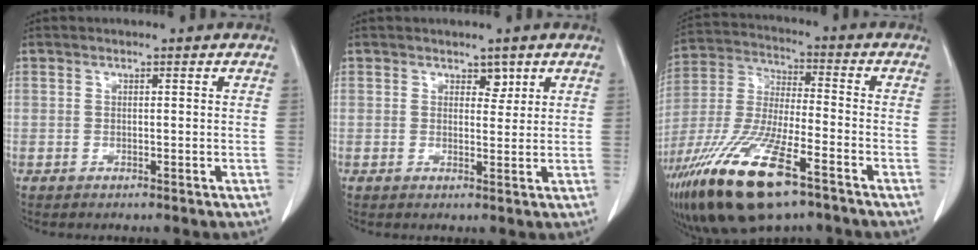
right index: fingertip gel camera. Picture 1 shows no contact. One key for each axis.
{"total": 1.9, "fx": 1.2, "fy": 1.2, "fz": 0.8, "tx": -0.005, "ty": -0.003, "tz": 0.017}
{"total": 19.1, "fx": -11.4, "fy": 4.5, "fz": 14.6, "tx": -0.322, "ty": -0.042, "tz": -0.211}